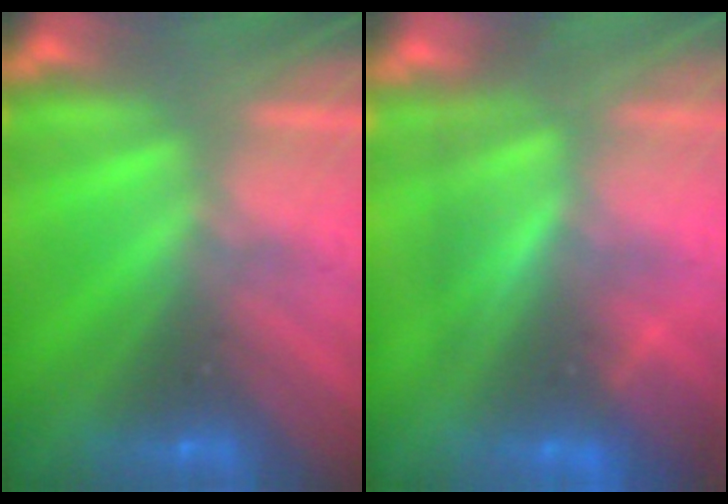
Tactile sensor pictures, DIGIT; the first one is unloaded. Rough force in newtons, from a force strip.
{"total": 3.8}